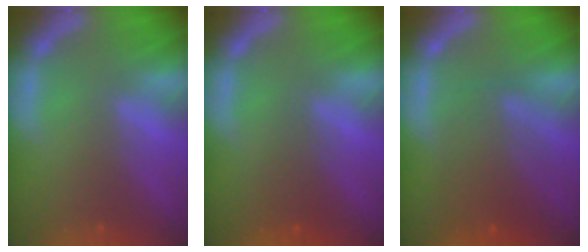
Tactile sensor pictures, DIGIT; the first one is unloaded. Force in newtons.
{"total": 2.0}
{"total": 6.1}